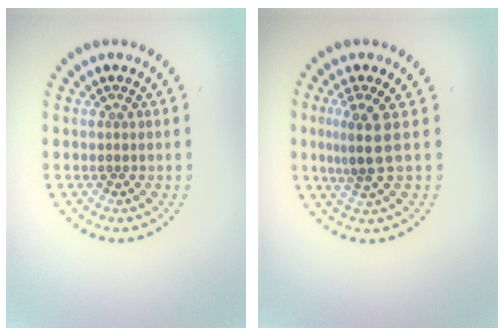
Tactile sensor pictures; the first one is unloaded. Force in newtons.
{"total": 2.8, "press": 2.1, "slide": 1.8}